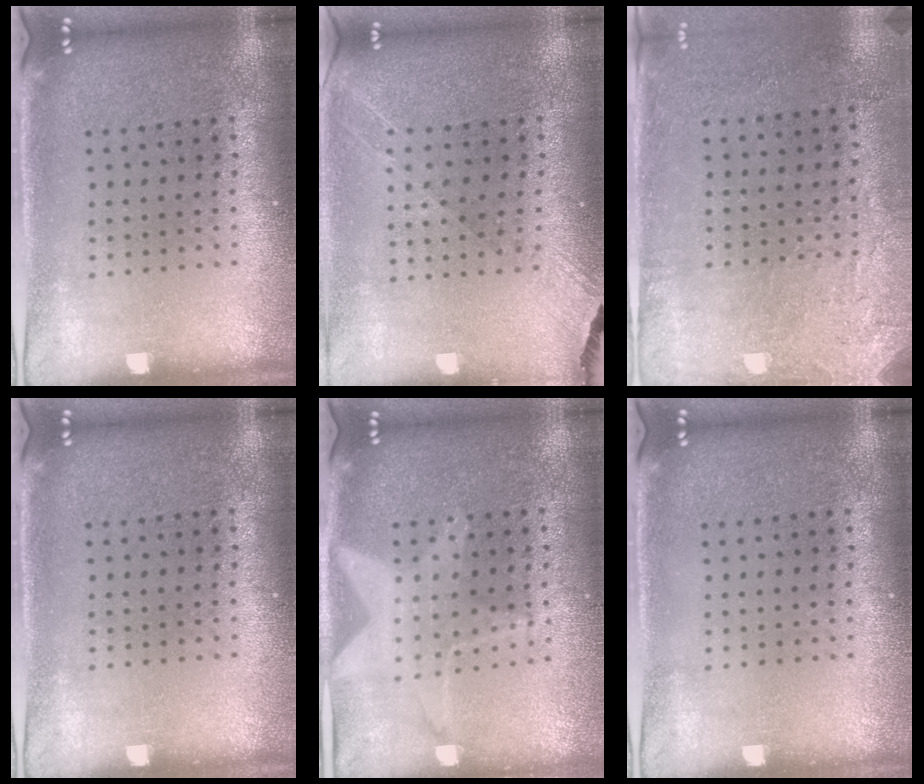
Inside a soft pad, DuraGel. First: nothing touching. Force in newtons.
{"total": 1.3, "press": 1.2, "slide": 0.5}
{"total": 2.8, "press": 2.3, "slide": 1.6}
{"total": 0.0}
{"total": 1.2, "press": 1.2, "slide": 0.2}
{"total": 0.0}